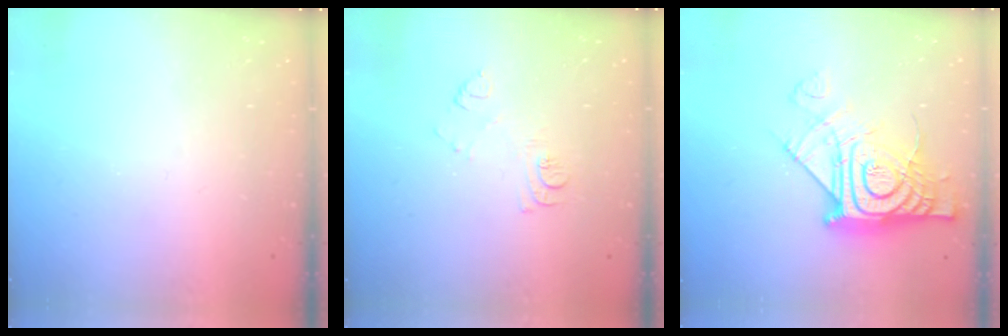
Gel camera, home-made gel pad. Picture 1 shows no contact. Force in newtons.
{"total": 7.2, "press": 7.2, "slide": 0.7}
{"total": 15.9, "press": 15.7, "slide": 1.9}